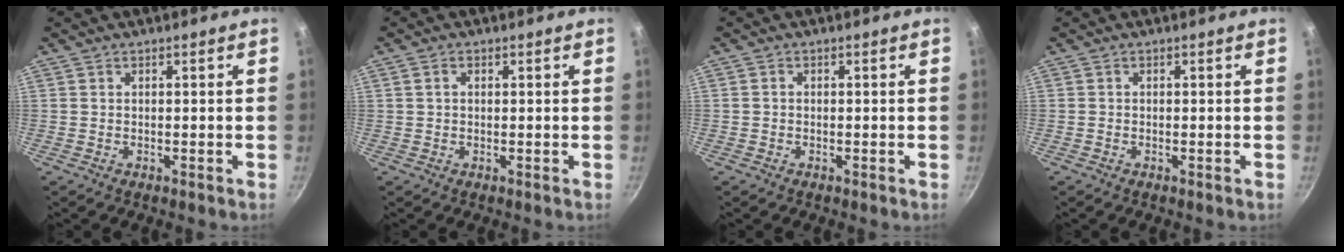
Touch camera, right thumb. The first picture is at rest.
{"total": 1.5, "force": [0.4, 1.1, 1.0], "torque": [-0.014, 0.006, 0.006]}
{"total": 0.8, "force": [-0.3, 0.7, 0.2], "torque": [-0.003, 0.002, -0.006]}
{"total": 0.0}